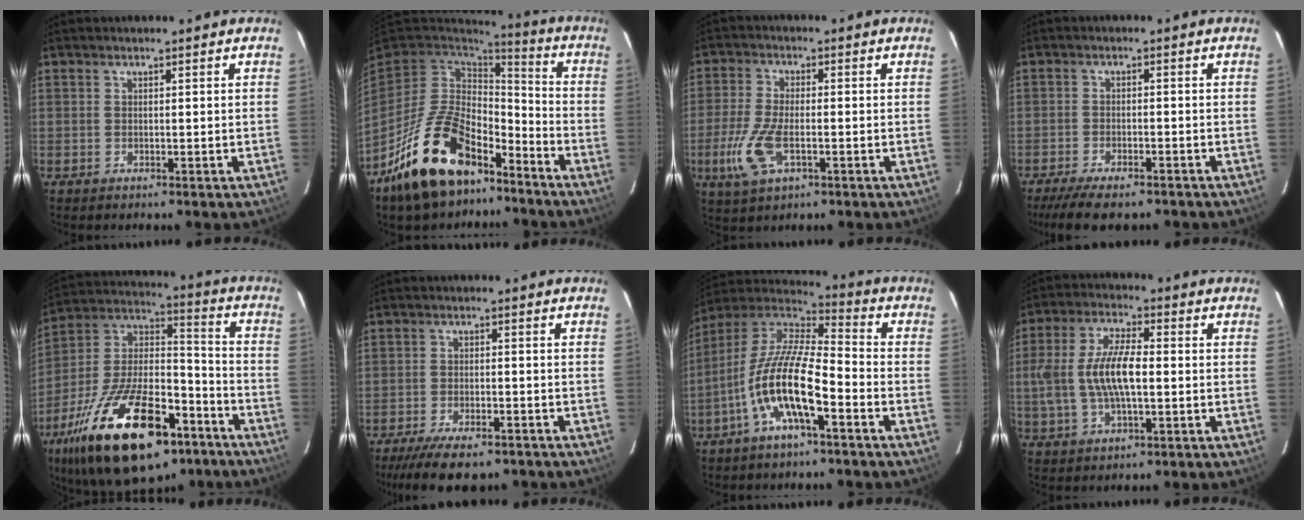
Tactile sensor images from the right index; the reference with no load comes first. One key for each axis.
{"total": 20.4, "fx": -12.5, "fy": 10.6, "fz": 12.1, "tx": -0.247, "ty": -0.004, "tz": -0.204}
{"total": 9.2, "fx": -3.1, "fy": 3.9, "fz": 7.7, "tx": -0.177, "ty": -0.009, "tz": -0.060}
{"total": 9.6, "fx": -7.9, "fy": 2.5, "fz": 4.9, "tx": -0.117, "ty": -0.026, "tz": -0.129}
{"total": 31.1, "fx": -18.1, "fy": 13.7, "fz": 21.3, "tx": -0.400, "ty": -0.006, "tz": -0.282}
{"total": 12.1, "fx": -9.5, "fy": 3.8, "fz": 6.4, "tx": -0.143, "ty": -0.026, "tz": -0.150}
{"total": 15.4, "fx": -6.3, "fy": 4.1, "fz": 13.5, "tx": -0.259, "ty": -0.007, "tz": -0.127}
{"total": 11.5, "fx": -0.8, "fy": 4.5, "fz": 10.6, "tx": -0.218, "ty": 0.007, "tz": -0.013}